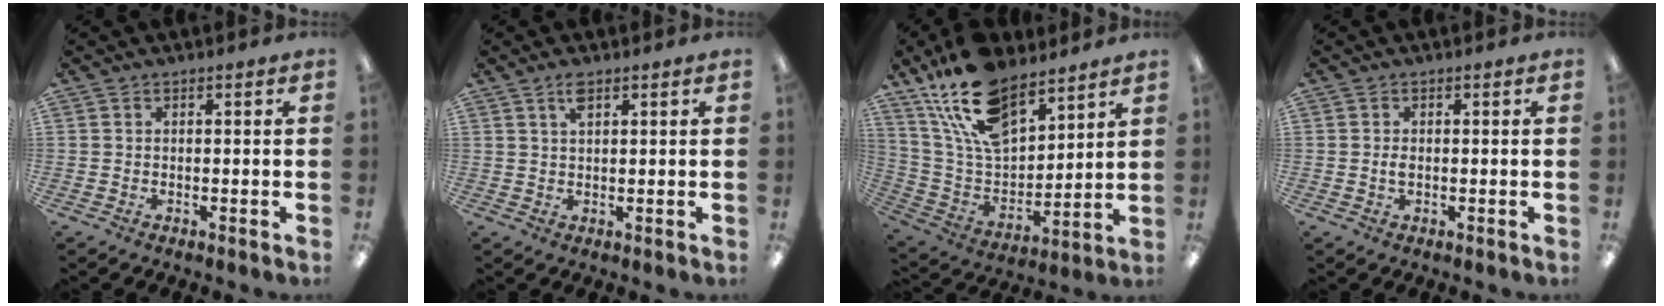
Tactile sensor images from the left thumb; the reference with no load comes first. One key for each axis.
{"total": 3.1, "fx": 2.0, "fy": 1.1, "fz": 2.0, "tx": -0.038, "ty": -0.001, "tz": 0.035}
{"total": 20.1, "fx": 13.7, "fy": 9.8, "fz": 11.0, "tx": -0.223, "ty": -0.065, "tz": 0.250}
{"total": 1.4, "fx": 0.0, "fy": 0.8, "fz": 1.1, "tx": -0.022, "ty": 0.002, "tz": -0.001}